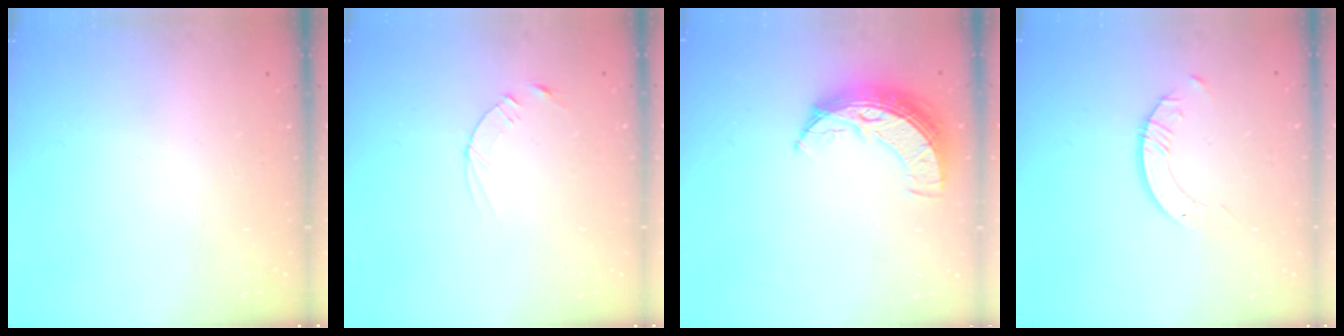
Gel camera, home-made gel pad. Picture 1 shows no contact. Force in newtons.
{"total": 2.5, "press": 2.5, "slide": 0.3}
{"total": 9.4, "press": 9.4, "slide": 0.7}
{"total": 2.0, "press": 2.0, "slide": 0.2}